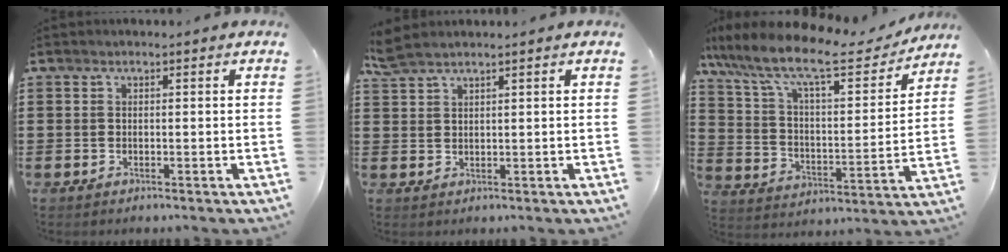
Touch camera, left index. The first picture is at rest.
{"total": 2.6, "force": [2.2, 0.4, 1.4], "torque": [-0.033, 0.001, 0.042]}
{"total": 12.1, "force": [9.7, 2.0, 6.9], "torque": [-0.163, -0.057, 0.161]}